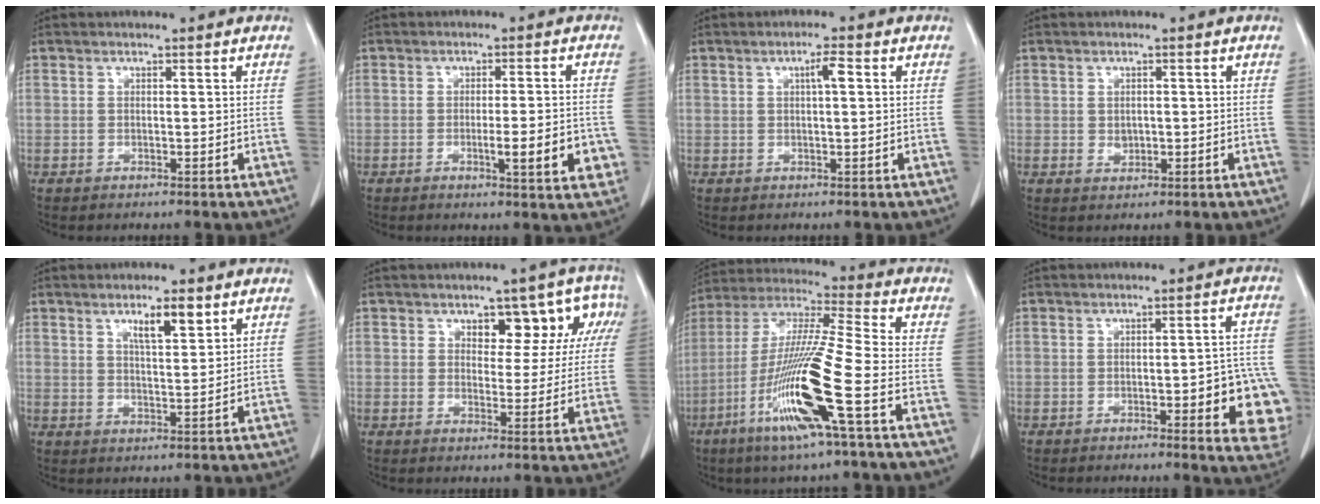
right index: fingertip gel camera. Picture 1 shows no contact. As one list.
[{"total": 7.1, "force": [-2.0, 1.1, 6.7], "torque": [-0.085, -0.004, -0.023]}, {"total": 2.9, "force": [0.6, 0.3, 2.8], "torque": [-0.049, 0.007, 0.010]}, {"total": 1.6, "force": [-0.1, 1.2, 1.1], "torque": [-0.017, 0.001, 0.005]}, {"total": 5.3, "force": [3.1, 1.0, 4.2], "torque": [-0.073, -0.001, 0.052]}, {"total": 8.3, "force": [3.7, 4.8, 5.7], "torque": [-0.046, 0.029, 0.045]}, {"total": 16.9, "force": [-6.6, -0.7, 15.6], "torque": [-0.322, -0.023, -0.130]}, {"total": 10.3, "force": [-3.2, 2.4, 9.5], "torque": [-0.077, 0.011, -0.035]}]